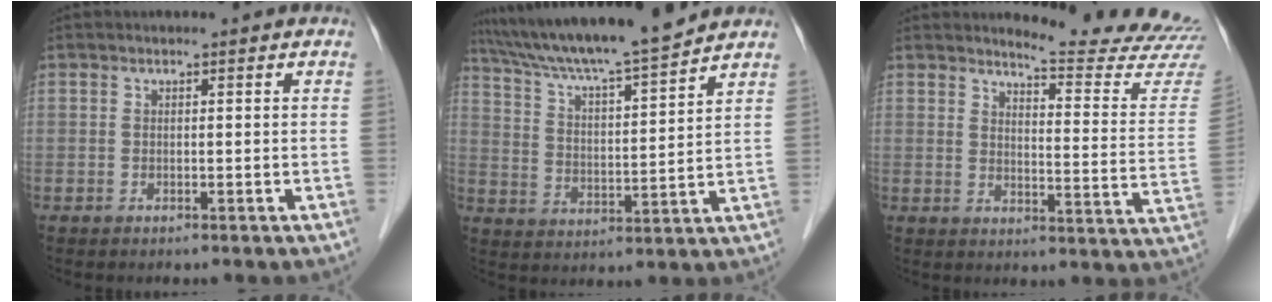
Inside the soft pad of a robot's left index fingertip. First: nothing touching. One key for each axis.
{"total": 14.8, "fx": 13.4, "fy": -0.6, "fz": 6.2, "tx": -0.114, "ty": 0.008, "tz": 0.223}
{"total": 15.6, "fx": 15.3, "fy": -0.7, "fz": 2.9, "tx": -0.034, "ty": -0.128, "tz": 0.165}